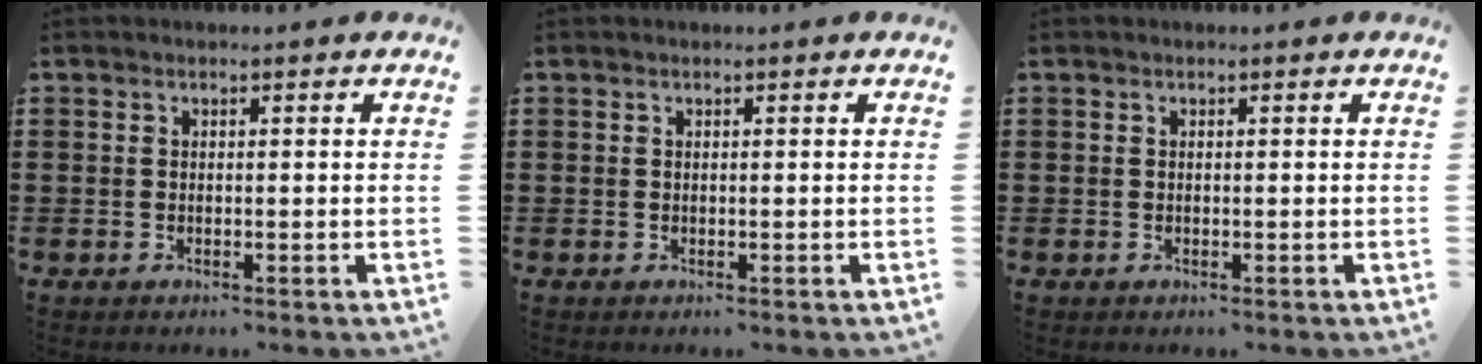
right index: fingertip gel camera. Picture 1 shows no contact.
{"total": 0.0}
{"total": 0.0}